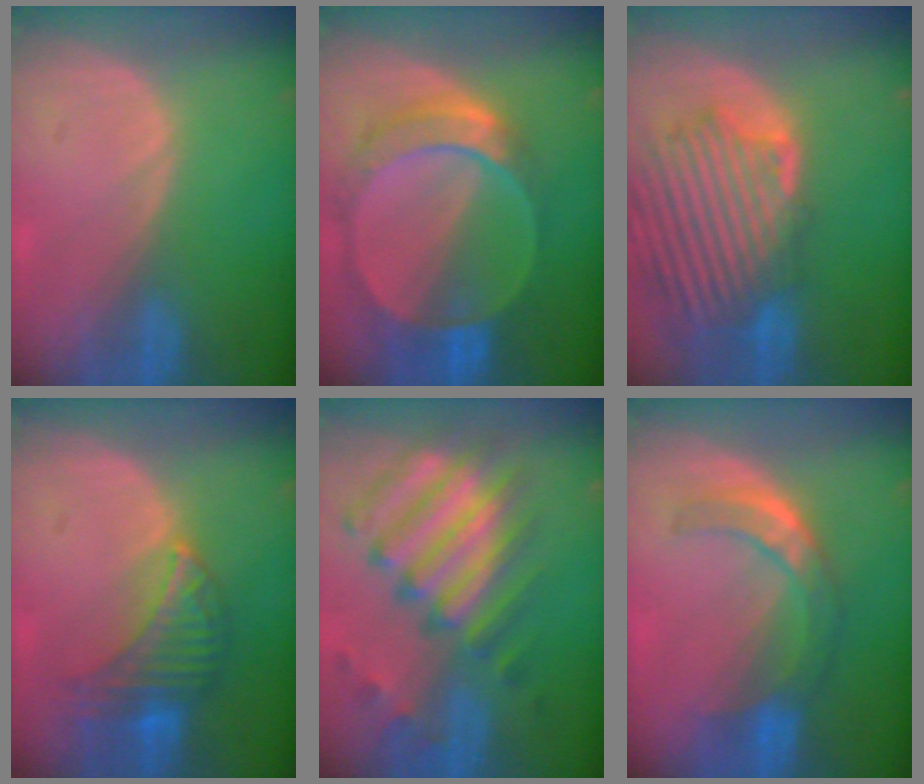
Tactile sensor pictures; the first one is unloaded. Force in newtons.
{"total": 9.5, "press": 8.2, "slide": 4.8}
{"total": 13.1, "press": 11.5, "slide": 6.4}
{"total": 7.6, "press": 7.0, "slide": 2.9}
{"total": 11.9, "press": 10.4, "slide": 5.7}
{"total": 7.6, "press": 6.4, "slide": 4.0}